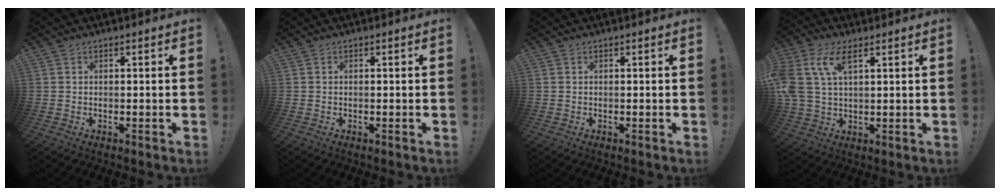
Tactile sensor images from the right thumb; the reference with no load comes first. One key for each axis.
{"total": 0.0}
{"total": 0.0}
{"total": 11.5, "fx": 4.8, "fy": 6.3, "fz": 8.3, "tx": -0.187, "ty": -0.003, "tz": 0.091}